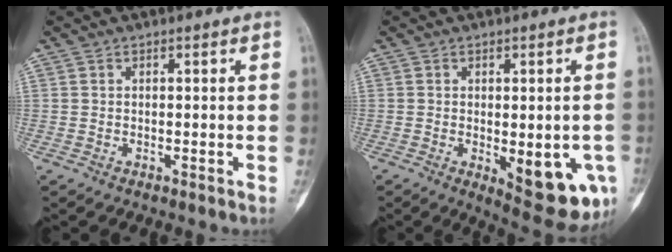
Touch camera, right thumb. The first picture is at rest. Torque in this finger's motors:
{"motor_torque": [-0.08, 0.85, 0.32, 0.32, 0.07]}